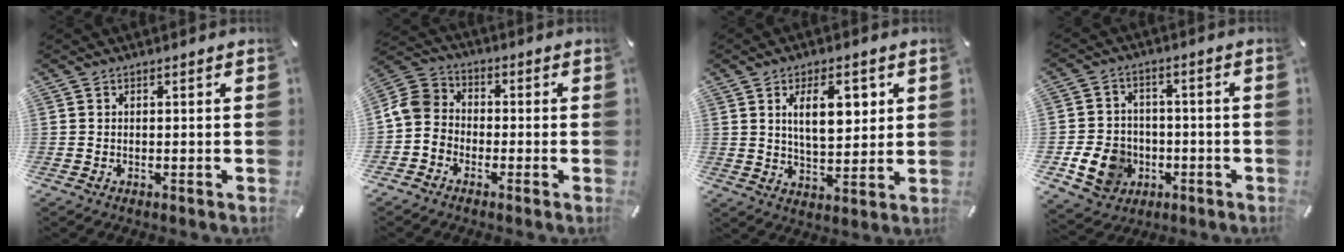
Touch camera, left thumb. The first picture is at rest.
{"total": 7.1, "force": [-2.1, 6.2, 2.8], "torque": [-0.075, 0.025, -0.041]}
{"total": 10.6, "force": [3.9, 5.4, 8.3], "torque": [-0.125, -0.006, 0.063]}
{"total": 10.3, "force": [-3.1, 8.7, 4.6], "torque": [-0.110, 0.021, -0.054]}